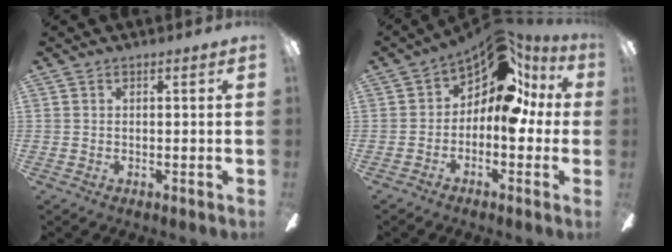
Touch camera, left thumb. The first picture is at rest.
{"total": 12.9, "force": [5.0, 7.8, 9.1], "torque": [-0.118, -0.026, 0.090]}